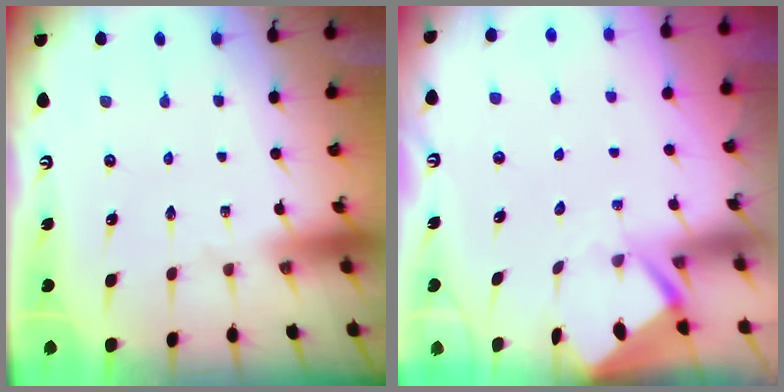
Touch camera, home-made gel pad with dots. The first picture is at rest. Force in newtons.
{"total": 3.3, "press": 3.3, "slide": 0.3}